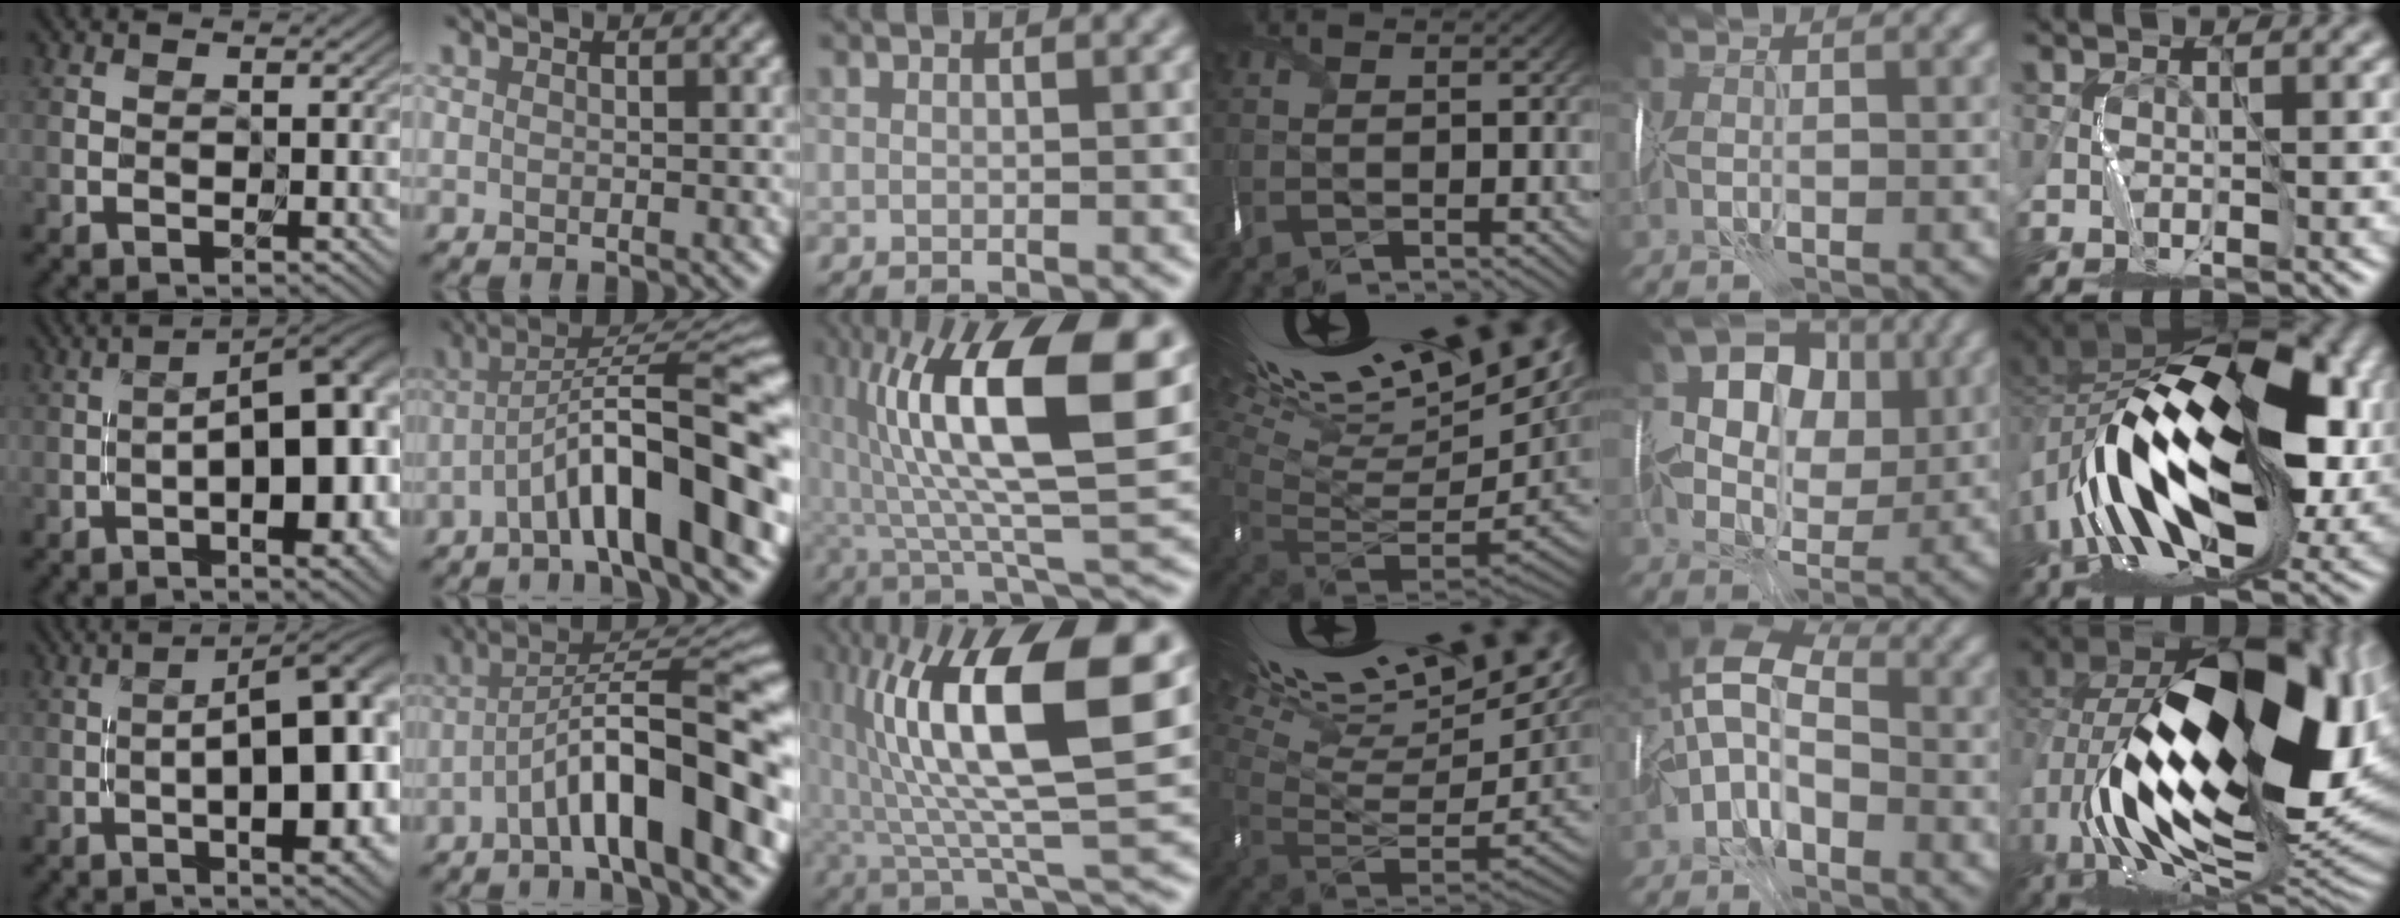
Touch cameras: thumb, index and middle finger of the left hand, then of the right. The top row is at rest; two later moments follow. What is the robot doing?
{"motion": "wrap", "object": "ribbon"}